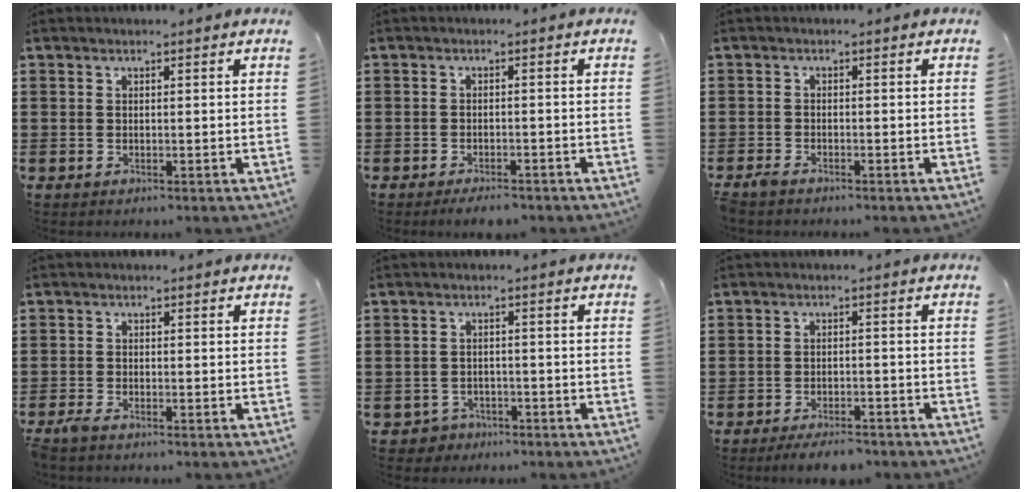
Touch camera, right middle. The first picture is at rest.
{"total": 2.1, "force": [-2.1, 0.3, 0.4], "torque": [-0.011, 0.000, -0.042]}
{"total": 1.4, "force": [-1.2, 0.3, 0.5], "torque": [-0.020, -0.002, -0.027]}
{"total": 1.5, "force": [-1.3, 0.2, 0.8], "torque": [-0.023, -0.002, -0.028]}
{"total": 2.3, "force": [-2.0, 1.0, -0.1], "torque": [-0.008, 0.001, -0.045]}
{"total": 3.2, "force": [-3.1, 0.5, 0.7], "torque": [-0.013, 0.003, -0.062]}